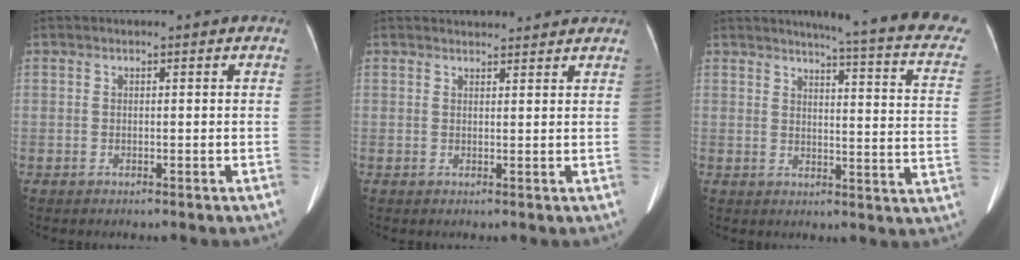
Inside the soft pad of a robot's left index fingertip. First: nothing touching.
{"total": 4.3, "force": [4.2, 0.6, 0.5], "torque": [-0.011, 0.020, 0.050]}
{"total": 17.3, "force": [15.0, 0.7, 8.7], "torque": [-0.105, -0.068, 0.149]}